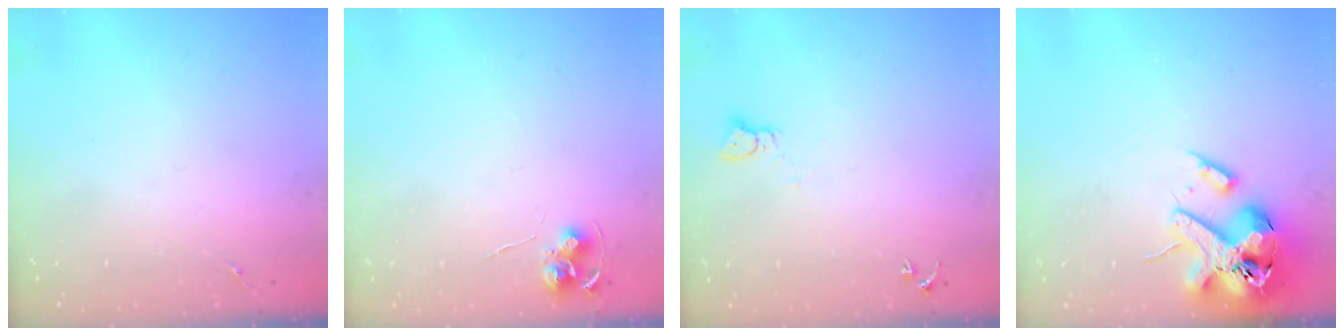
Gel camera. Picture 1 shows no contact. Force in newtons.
{"total": 7.9, "press": 7.9, "slide": 0.5}
{"total": 2.3, "press": 2.3, "slide": 0.2}
{"total": 16.5, "press": 16.3, "slide": 2.8}